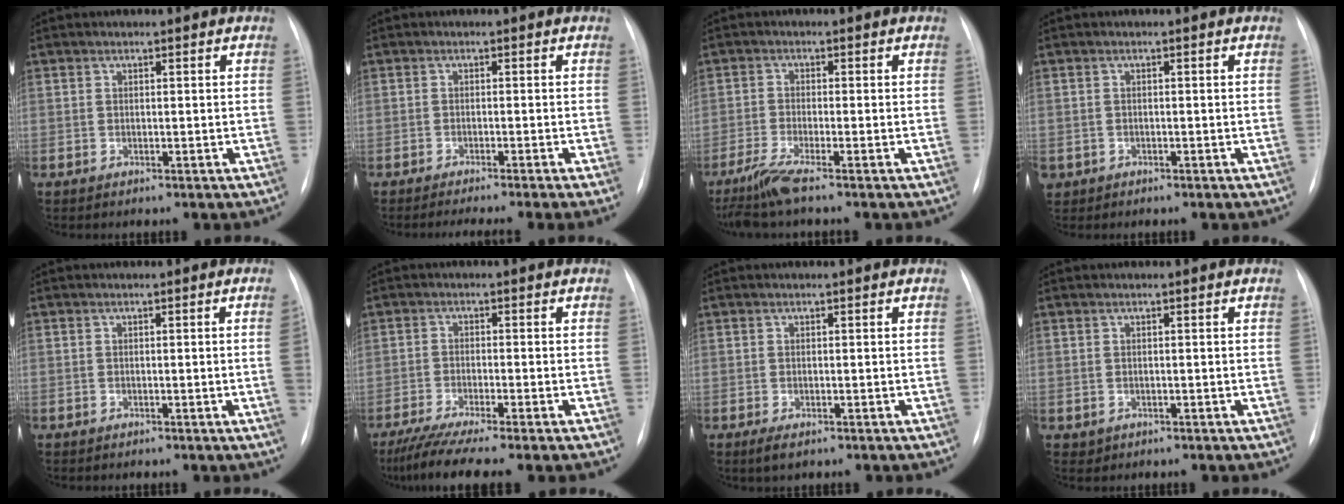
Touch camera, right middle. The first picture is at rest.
{"total": 7.2, "force": [-5.9, -1.1, 4.0], "torque": [-0.036, -0.013, -0.083]}
{"total": 4.7, "force": [-3.6, -0.6, 3.0], "torque": [-0.066, -0.019, -0.077]}
{"total": 1.7, "force": [-0.8, 1.5, 0.3], "torque": [-0.008, 0.002, -0.008]}
{"total": 1.7, "force": [-0.4, -0.5, 1.6], "torque": [-0.021, 0.001, -0.005]}
{"total": 8.7, "force": [-6.9, -0.3, 5.3], "torque": [-0.088, -0.024, -0.113]}
{"total": 1.9, "force": [-1.1, 0.8, 1.4], "torque": [-0.029, -0.003, -0.013]}
{"total": 0.9, "force": [-0.3, 0.8, 0.1], "torque": [-0.003, 0.003, -0.001]}